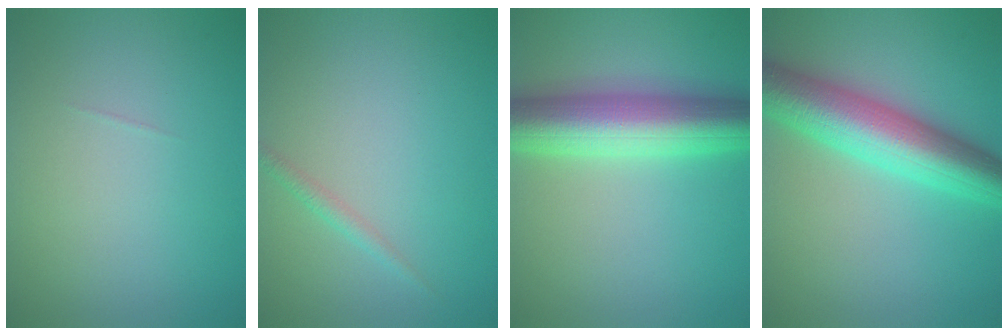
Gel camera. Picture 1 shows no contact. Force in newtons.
{"total": 1.1, "press": 1.1, "slide": 0.0}
{"total": 9.0, "press": 9.0, "slide": 0.2}
{"total": 8.8, "press": 8.8, "slide": 0.0}